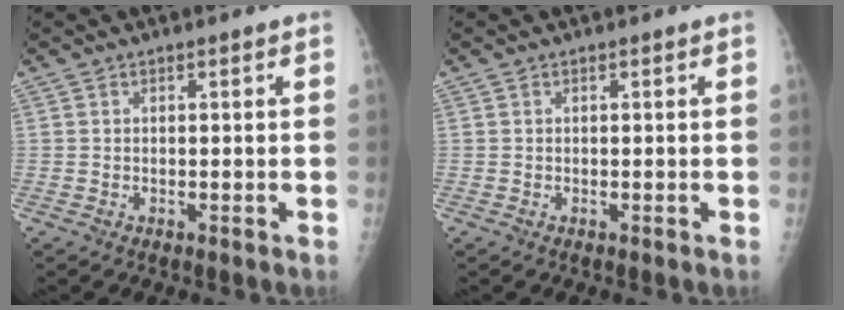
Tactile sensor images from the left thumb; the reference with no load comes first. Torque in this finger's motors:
{"motor_torque": [0.02, 0.02, -0.06, -0.06, 0.00]}